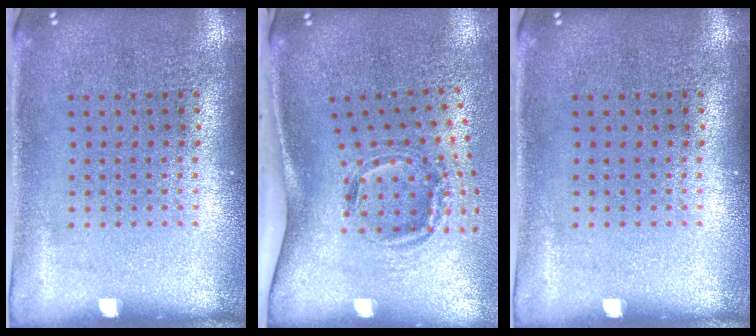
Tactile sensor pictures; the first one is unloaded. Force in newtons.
{"total": 1.9, "press": 1.2, "slide": 1.4}
{"total": 0.0}